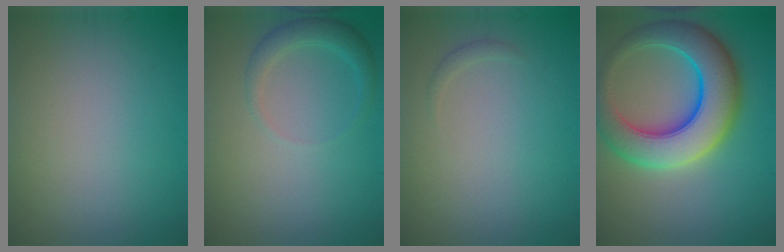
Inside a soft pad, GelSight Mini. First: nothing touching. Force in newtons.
{"total": 2.1, "press": 2.1, "slide": 0.2}
{"total": 0.6, "press": 0.6, "slide": 0.0}
{"total": 10.1, "press": 10.1, "slide": 0.4}